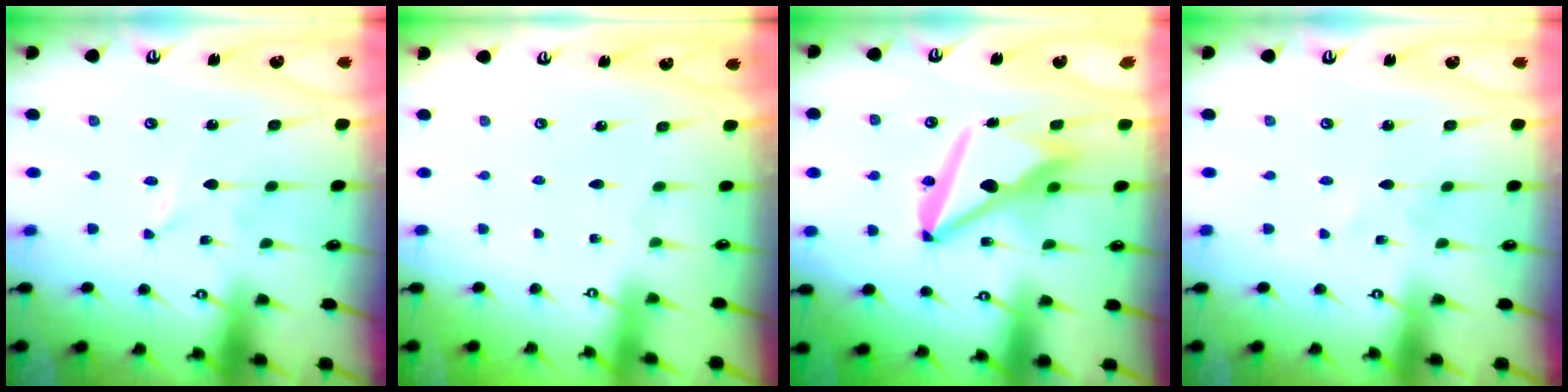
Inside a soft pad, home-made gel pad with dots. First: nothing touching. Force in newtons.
{"total": 0.0}
{"total": 13.7, "press": 13.6, "slide": 1.3}
{"total": 1.0, "press": 1.0, "slide": 0.1}